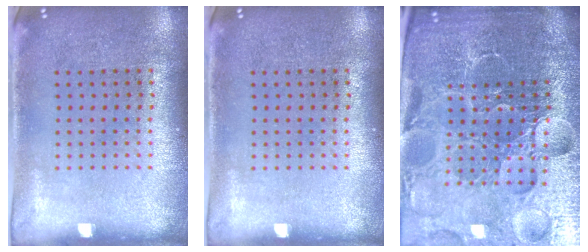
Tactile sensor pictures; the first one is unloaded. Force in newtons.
{"total": 0.0}
{"total": 6.8, "press": 6.0, "slide": 3.2}